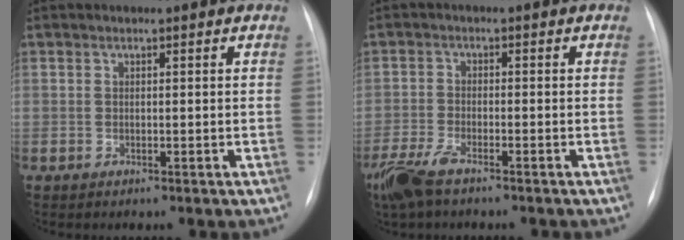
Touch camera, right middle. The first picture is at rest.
{"total": 7.0, "force": [-5.3, 1.9, 4.2], "torque": [-0.091, -0.017, -0.097]}